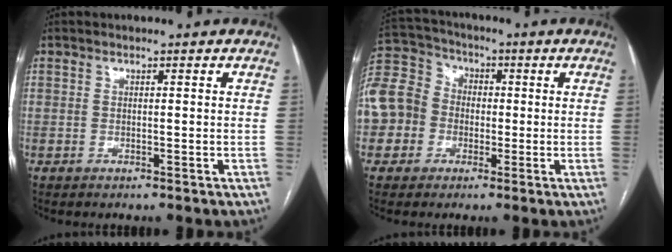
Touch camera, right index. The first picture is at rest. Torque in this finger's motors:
{"motor_torque": [2.15, -0.01, 1.05, 0.21]}